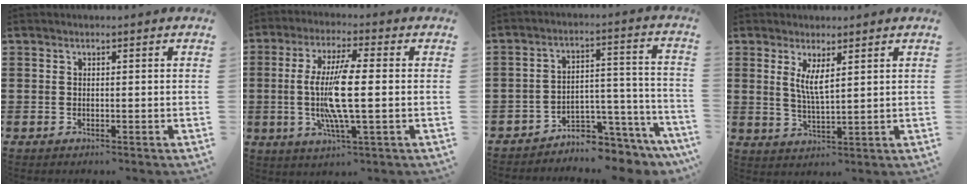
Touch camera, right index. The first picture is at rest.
{"total": 9.7, "force": [-0.6, 1.1, 9.6], "torque": [-0.196, -0.014, -0.020]}
{"total": 4.8, "force": [-4.6, 1.3, 0.9], "torque": [-0.021, 0.007, -0.091]}
{"total": 3.8, "force": [1.6, 0.7, 3.4], "torque": [-0.071, -0.002, 0.028]}